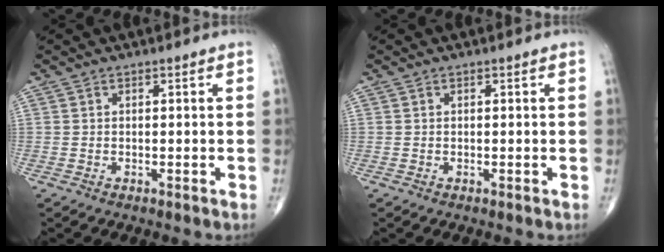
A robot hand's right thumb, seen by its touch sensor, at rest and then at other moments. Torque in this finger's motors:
{"motor_torque": [-0.01, 0.02, -0.03, -0.01, 0.00]}